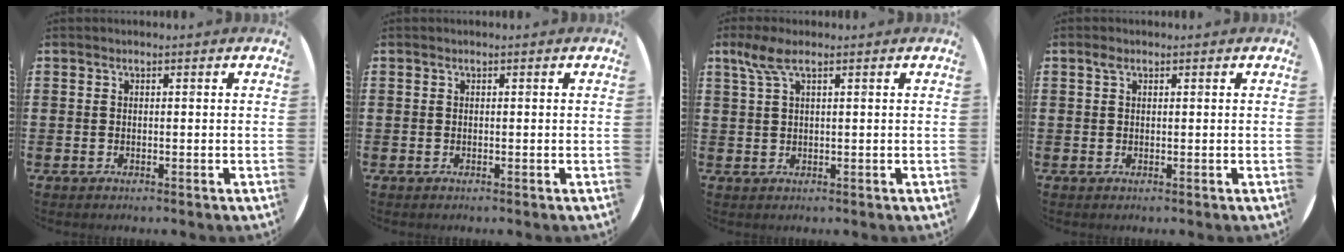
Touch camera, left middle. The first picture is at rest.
{"total": 0.0}
{"total": 3.0, "force": [1.7, 0.6, 2.5], "torque": [-0.053, 0.004, 0.029]}
{"total": 1.0, "force": [0.5, 0.6, 0.6], "torque": [-0.006, 0.001, 0.008]}